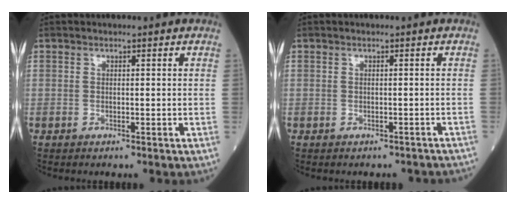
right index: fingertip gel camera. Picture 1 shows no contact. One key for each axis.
{"total": 4.0, "fx": -3.5, "fy": 1.6, "fz": 0.8, "tx": -0.007, "ty": 0.005, "tz": -0.036}